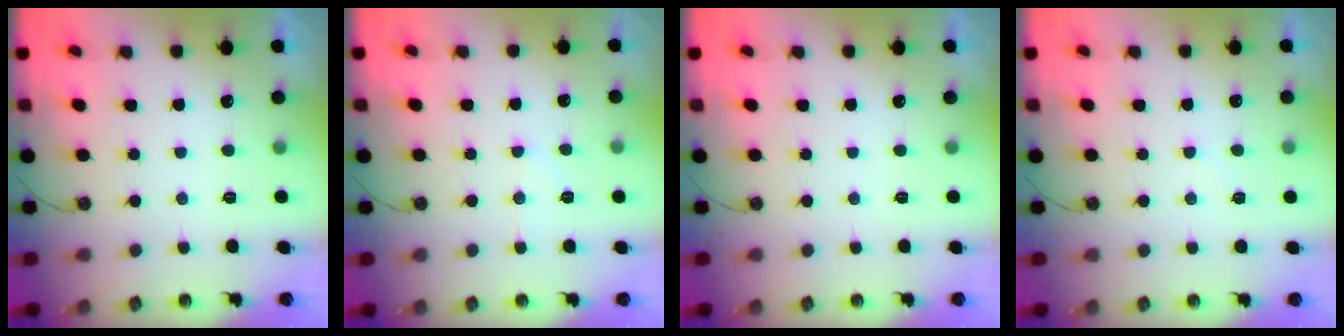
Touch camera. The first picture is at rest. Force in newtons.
{"total": 7.1, "press": 7.0, "slide": 0.8}
{"total": 0.0}
{"total": 3.5, "press": 3.5, "slide": 0.5}